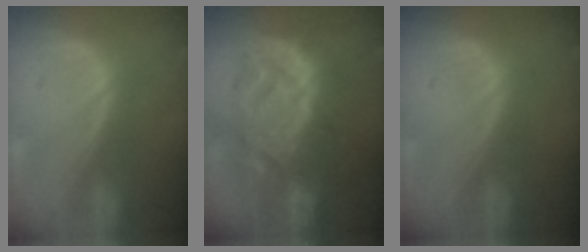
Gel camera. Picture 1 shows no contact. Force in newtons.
{"total": 11.0, "press": 10.9, "slide": 0.8}
{"total": 0.0}